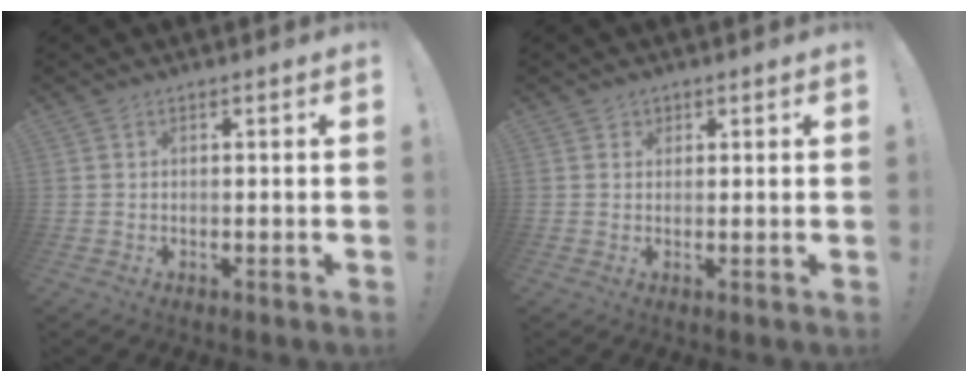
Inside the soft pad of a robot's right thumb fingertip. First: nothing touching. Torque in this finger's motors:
{"motor_torque": [-0.05, 0.21, 0.12, 0.30, -0.04]}